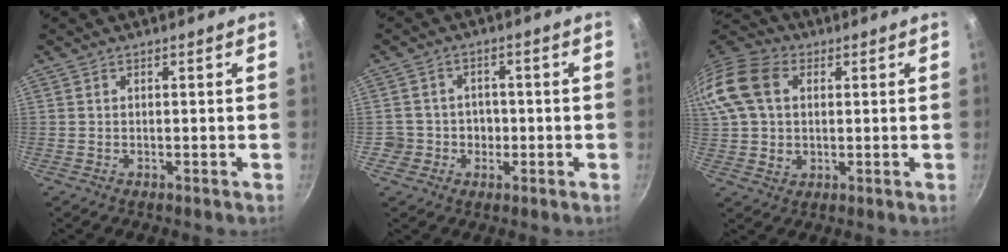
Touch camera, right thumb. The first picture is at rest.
{"total": 4.6, "force": [-1.0, 4.4, 0.8], "torque": [0.024, 0.020, -0.017]}
{"total": 16.9, "force": [3.8, 12.4, 10.8], "torque": [-0.232, 0.014, 0.058]}